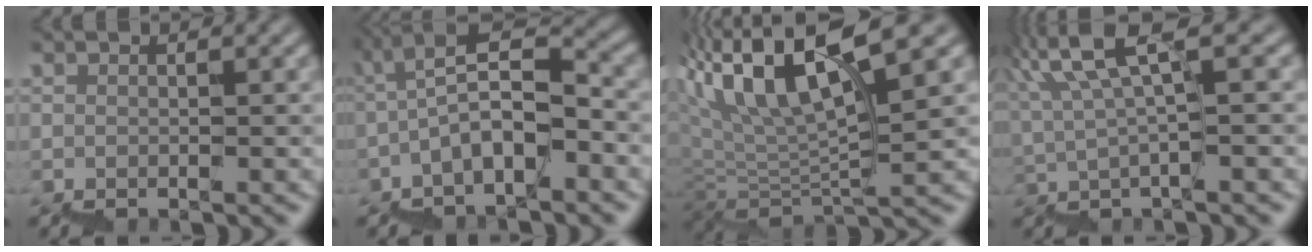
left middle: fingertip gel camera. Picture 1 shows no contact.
{"total": 5.4, "force": [-1.9, 1.8, 4.8], "torque": [-0.088, 0.028, -0.036]}
{"total": 9.5, "force": [6.4, 2.1, 6.7], "torque": [-0.126, 0.027, 0.125]}
{"total": 5.2, "force": [3.2, 0.4, 4.1], "torque": [-0.075, 0.014, 0.054]}